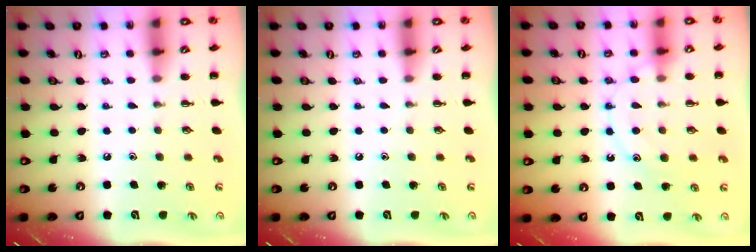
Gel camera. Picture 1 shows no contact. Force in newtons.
{"total": 0.0}
{"total": 11.9, "press": 11.9, "slide": 0.6}